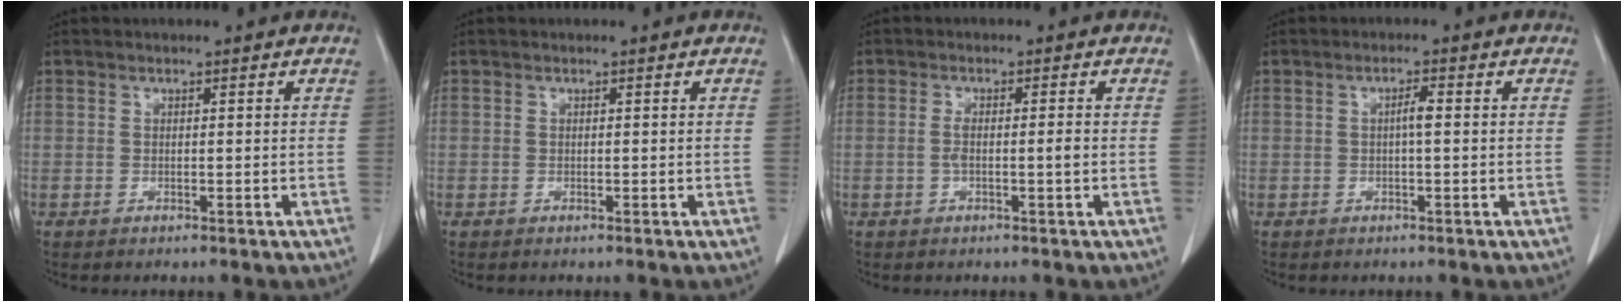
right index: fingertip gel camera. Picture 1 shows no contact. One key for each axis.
{"total": 0.0}
{"total": 2.5, "fx": -0.5, "fy": 0.2, "fz": 2.5, "tx": -0.049, "ty": 0.001, "tz": -0.008}
{"total": 1.7, "fx": 0.1, "fy": 0.1, "fz": 1.7, "tx": -0.029, "ty": 0.005, "tz": 0.001}